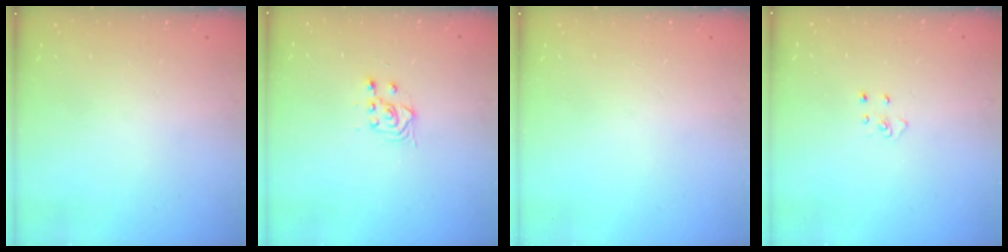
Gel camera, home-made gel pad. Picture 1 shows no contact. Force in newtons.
{"total": 3.0, "press": 2.6, "slide": 1.3}
{"total": 0.0}
{"total": 3.2, "press": 3.2, "slide": 0.3}